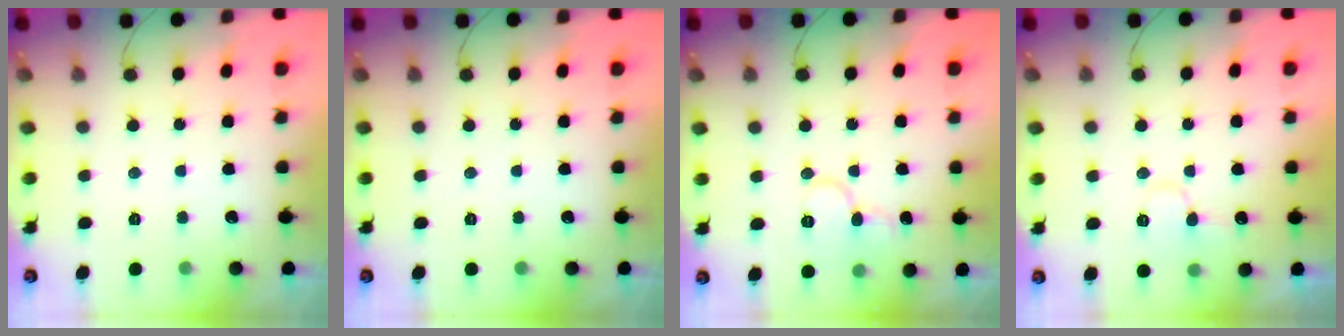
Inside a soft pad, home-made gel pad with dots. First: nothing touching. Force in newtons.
{"total": 0.0}
{"total": 10.0, "press": 9.9, "slide": 1.0}
{"total": 8.3, "press": 8.2, "slide": 1.2}